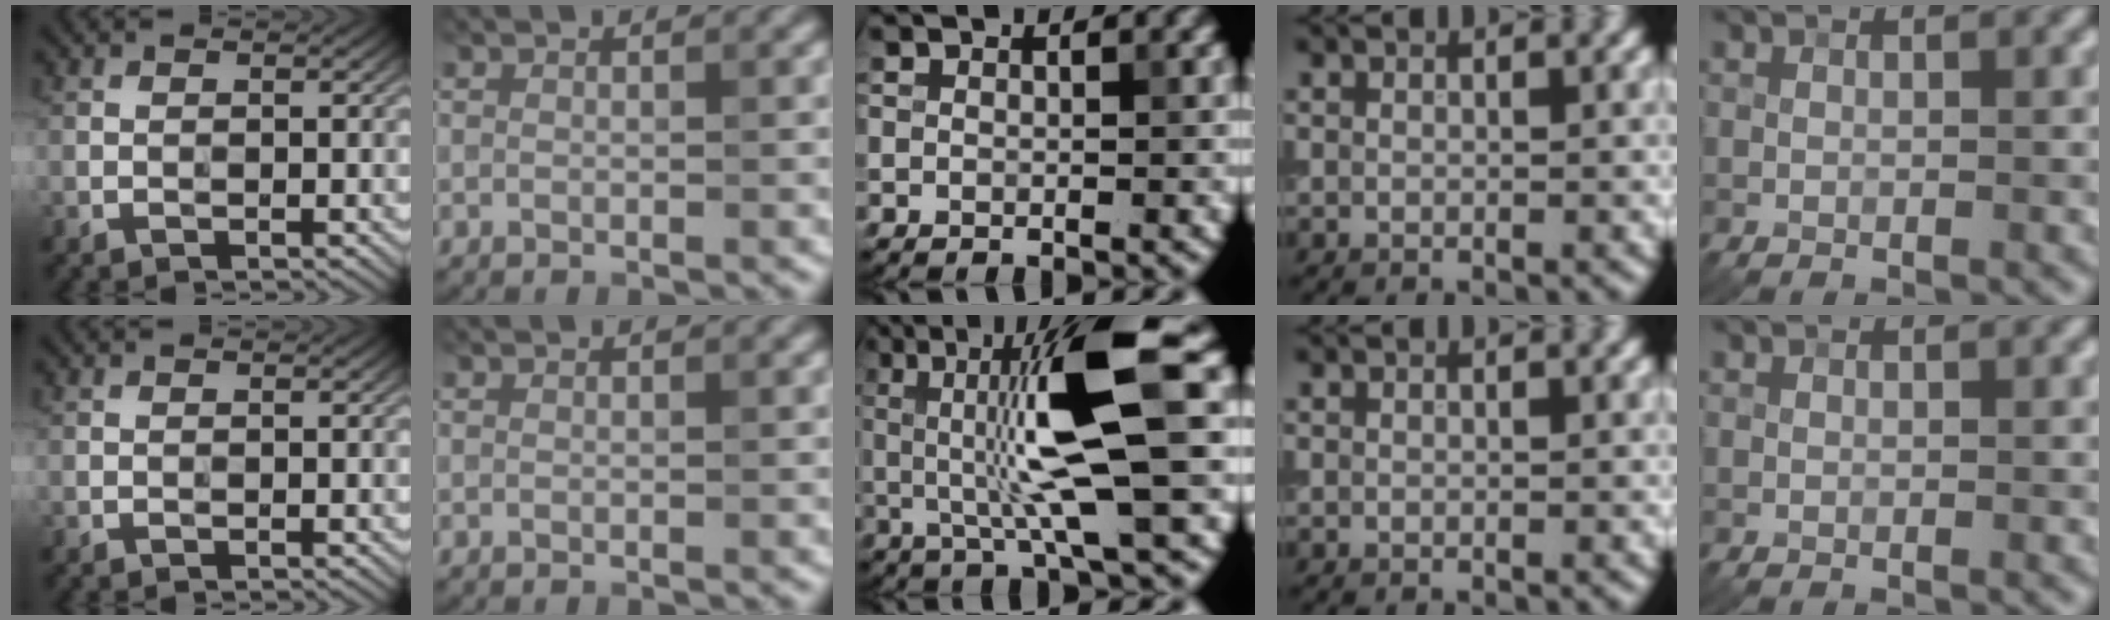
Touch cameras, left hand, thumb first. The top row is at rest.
{"middle": {"total": 10.0, "force": [1.1, 1.9, 9.8], "torque": [-0.159, 0.001, 0.021]}}